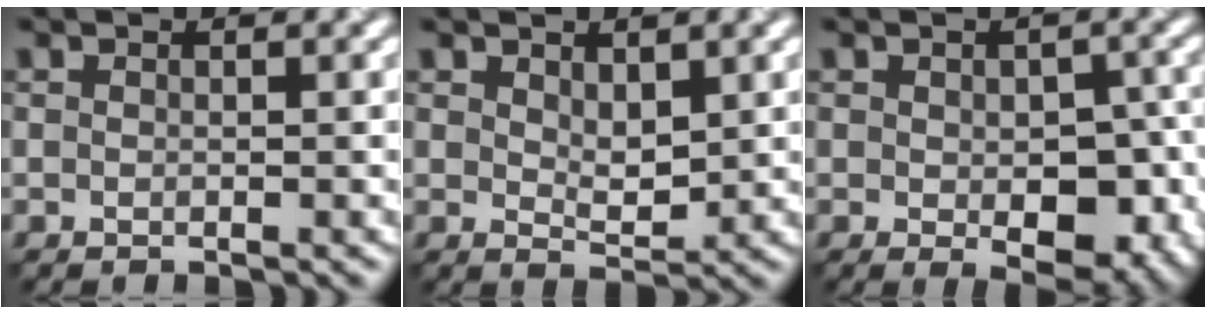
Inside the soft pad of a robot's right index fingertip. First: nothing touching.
{"total": 2.3, "force": [1.0, 1.2, 1.7], "torque": [-0.031, -0.005, 0.022]}
{"total": 6.3, "force": [-1.4, 3.3, 5.1], "torque": [-0.068, -0.015, -0.012]}